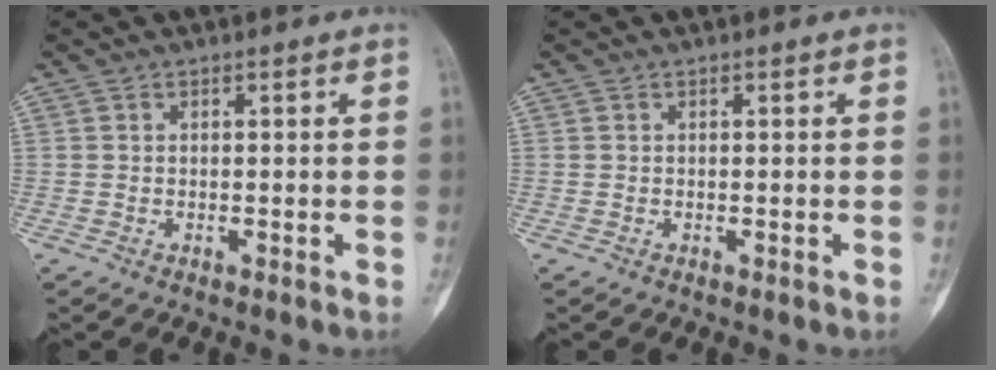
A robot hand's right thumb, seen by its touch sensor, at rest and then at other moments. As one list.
[{"total": 0.0}]